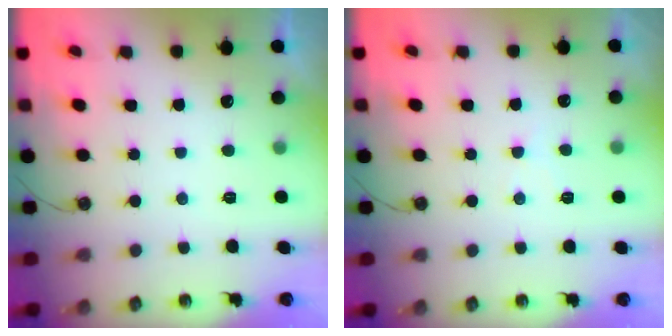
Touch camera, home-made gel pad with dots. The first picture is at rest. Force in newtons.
{"total": 5.1, "press": 5.0, "slide": 0.8}